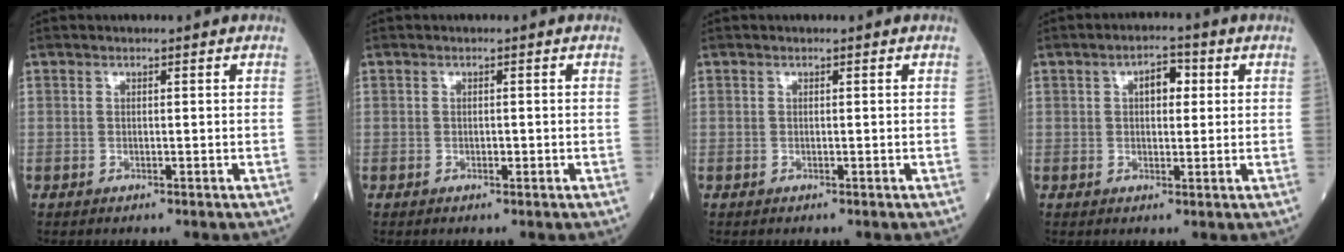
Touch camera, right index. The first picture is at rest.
{"total": 0.6, "force": [-0.3, 0.2, 0.5], "torque": [-0.008, 0.000, -0.004]}
{"total": 0.0}
{"total": 4.1, "force": [1.1, 2.1, 3.4], "torque": [-0.050, 0.013, 0.015]}